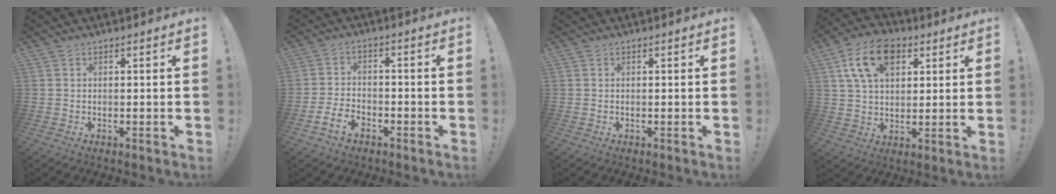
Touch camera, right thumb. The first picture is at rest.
{"total": 6.3, "force": [-4.1, 3.5, 3.2], "torque": [-0.071, 0.011, -0.075]}
{"total": 0.0}
{"total": 14.4, "force": [6.2, 9.4, 9.0], "torque": [-0.143, -0.009, 0.119]}